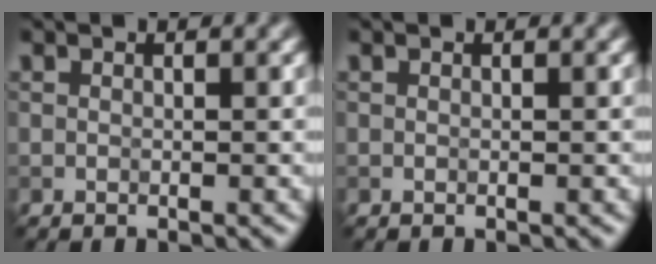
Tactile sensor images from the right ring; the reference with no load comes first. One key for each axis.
{"total": 0.0}